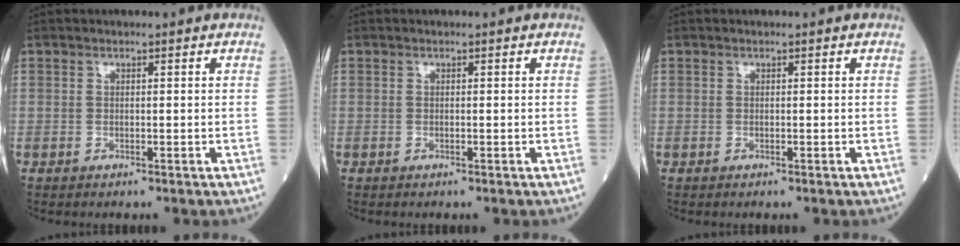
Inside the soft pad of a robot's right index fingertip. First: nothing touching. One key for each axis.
{"total": 0.0}
{"total": 0.0}